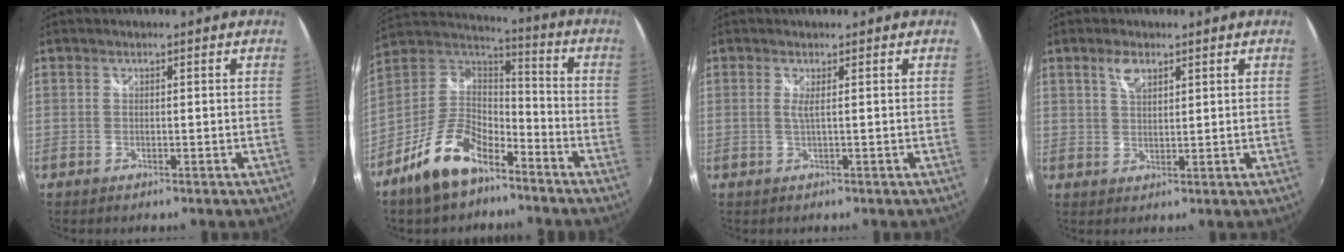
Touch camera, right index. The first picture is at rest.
{"total": 15.7, "force": [-9.7, 7.6, 9.7], "torque": [-0.211, 0.004, -0.180]}
{"total": 1.1, "force": [0.1, -0.4, 1.1], "torque": [-0.020, -0.002, 0.000]}
{"total": 3.6, "force": [2.1, 1.6, 2.4], "torque": [-0.042, 0.003, 0.038]}